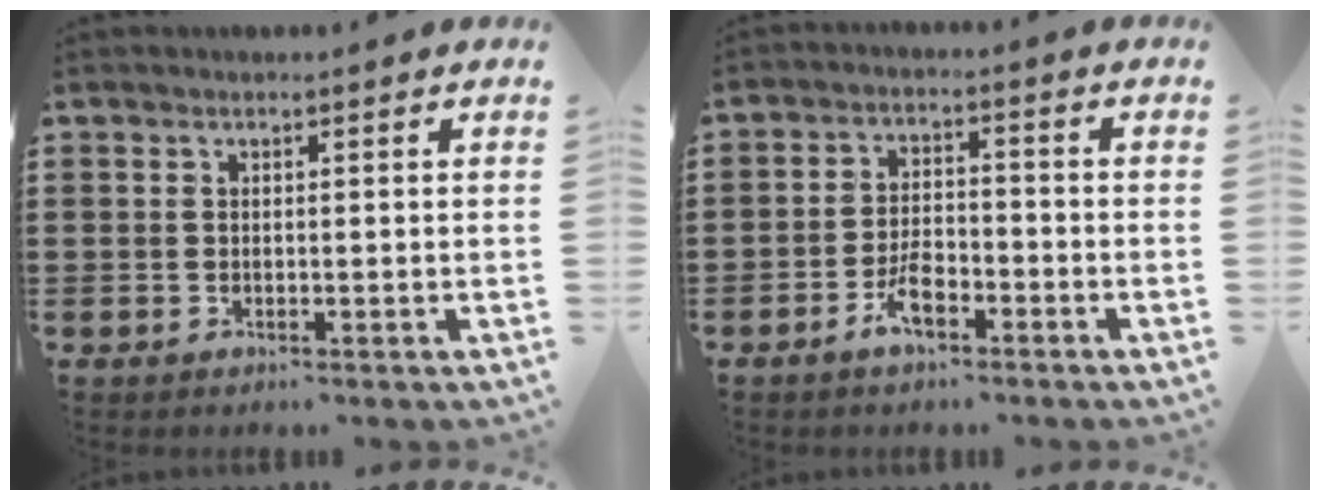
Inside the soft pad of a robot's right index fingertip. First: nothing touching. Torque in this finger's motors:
{"motor_torque": [1.21, 0.93, 0.30, 0.07]}